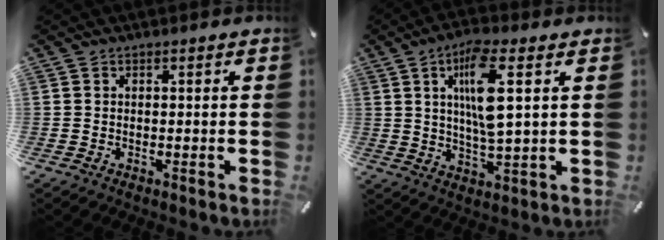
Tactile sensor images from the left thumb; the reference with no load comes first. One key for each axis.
{"total": 12.1, "fx": 3.6, "fy": 2.9, "fz": 11.1, "tx": -0.212, "ty": -0.007, "tz": 0.054}